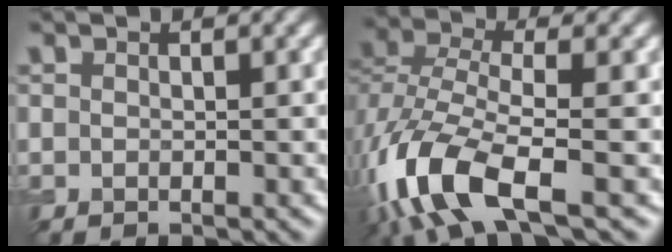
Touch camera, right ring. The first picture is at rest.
{"total": 9.8, "force": [-4.5, 4.0, 7.8], "torque": [-0.183, -0.006, -0.100]}